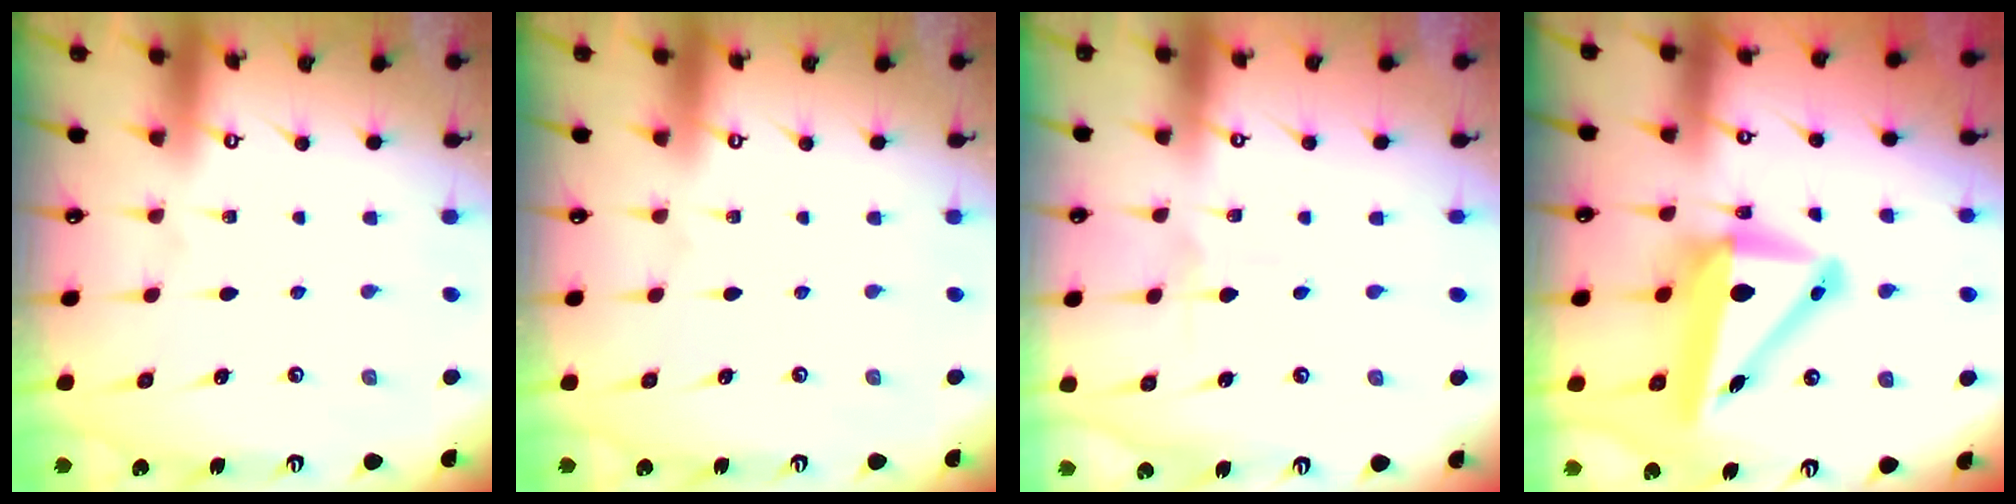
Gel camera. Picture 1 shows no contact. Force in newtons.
{"total": 0.0}
{"total": 2.1, "press": 2.1, "slide": 0.2}
{"total": 11.5, "press": 11.3, "slide": 2.1}